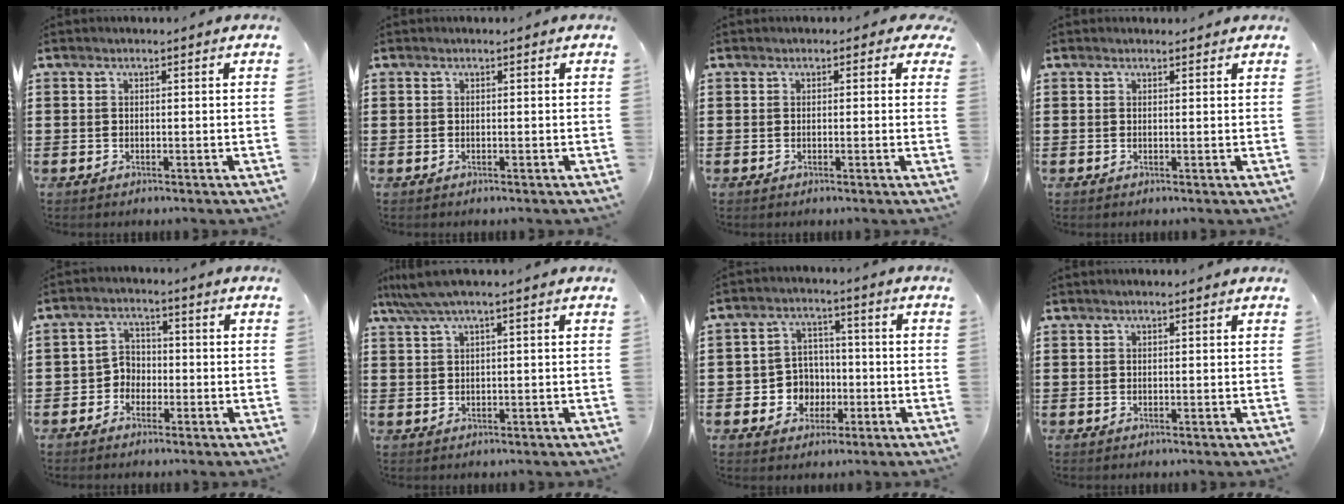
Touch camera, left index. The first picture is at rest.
{"total": 0.0}
{"total": 0.9, "force": [0.2, 0.6, 0.6], "torque": [-0.014, 0.008, 0.001]}
{"total": 0.7, "force": [0.6, 0.2, 0.1], "torque": [-0.004, 0.001, 0.012]}
{"total": 3.1, "force": [-1.8, 2.4, 0.7], "torque": [-0.025, 0.010, -0.042]}
{"total": 3.1, "force": [1.5, 0.0, 2.7], "torque": [-0.062, -0.001, 0.023]}
{"total": 5.7, "force": [-1.4, 5.3, 1.6], "torque": [-0.046, 0.017, -0.024]}
{"total": 0.7, "force": [0.5, 0.0, 0.5], "torque": [-0.010, -0.001, 0.010]}